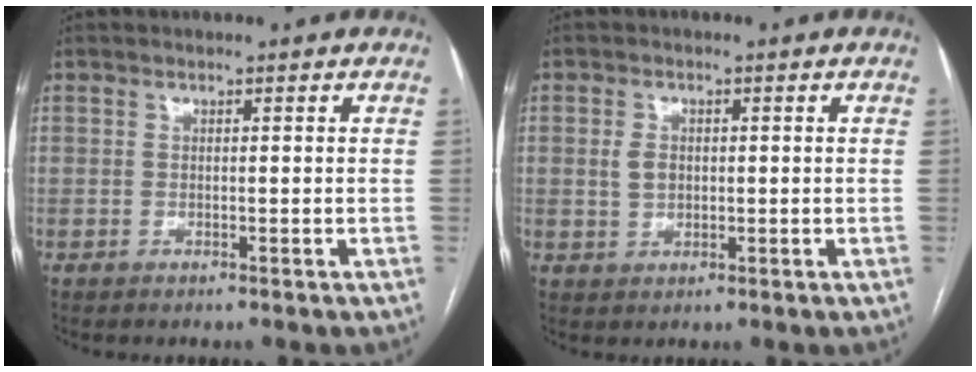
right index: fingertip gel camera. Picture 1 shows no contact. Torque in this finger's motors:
{"motor_torque": [0.20, 0.16, 0.07, 0.03]}